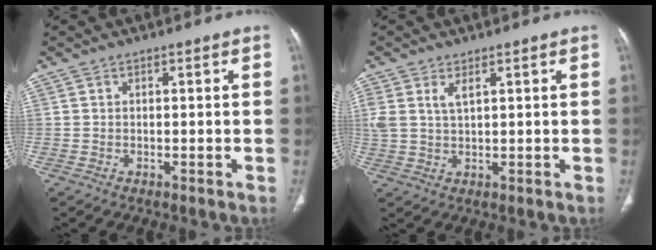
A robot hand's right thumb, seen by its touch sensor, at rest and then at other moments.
{"total": 3.9, "force": [1.8, 1.7, 3.0], "torque": [-0.073, 0.002, 0.045]}